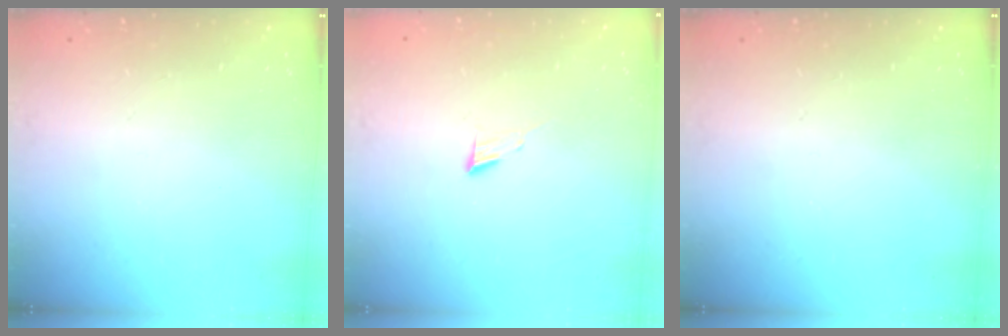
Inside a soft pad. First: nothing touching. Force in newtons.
{"total": 5.0, "press": 4.9, "slide": 0.5}
{"total": 0.0}